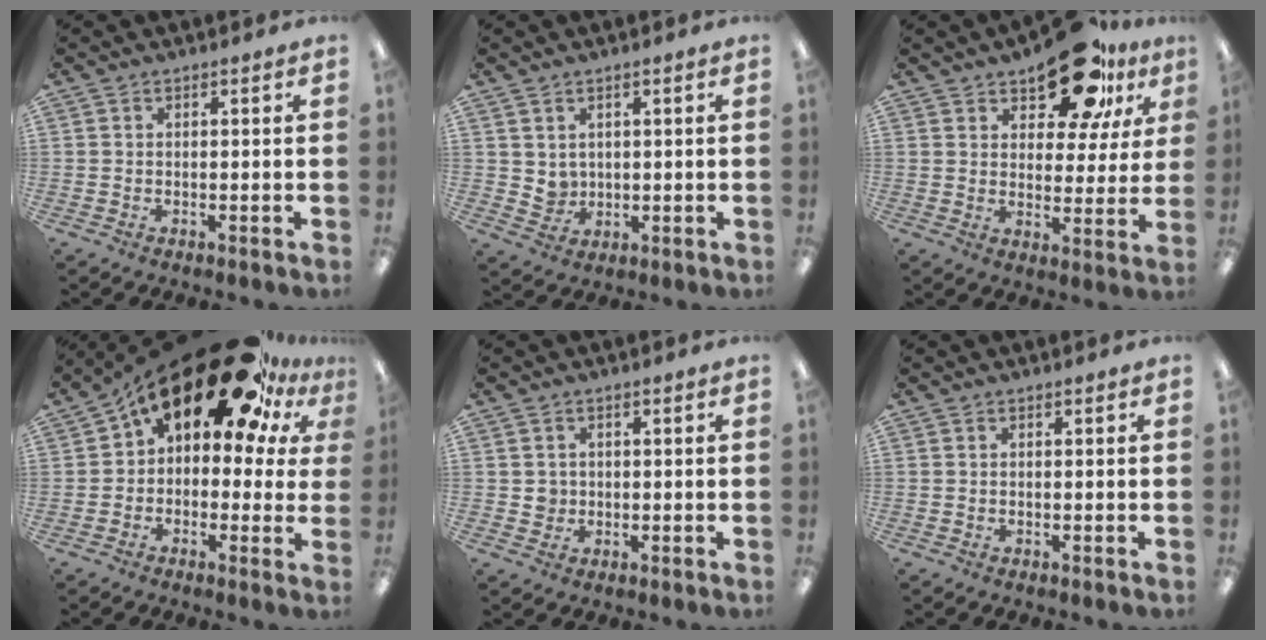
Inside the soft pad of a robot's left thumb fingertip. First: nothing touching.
{"total": 3.6, "force": [2.1, 2.8, 0.5], "torque": [-0.009, -0.012, 0.039]}
{"total": 17.0, "force": [11.4, 8.2, 9.5], "torque": [-0.140, -0.054, 0.195]}
{"total": 23.6, "force": [14.0, 11.1, 15.5], "torque": [-0.243, -0.081, 0.239]}
{"total": 2.4, "force": [0.3, 2.3, 0.3], "torque": [-0.002, 0.002, 0.001]}
{"total": 0.0}